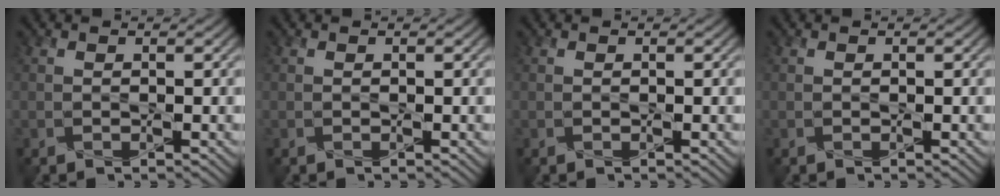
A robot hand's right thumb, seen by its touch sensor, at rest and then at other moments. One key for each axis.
{"total": 0.0}
{"total": 0.0}
{"total": 0.0}